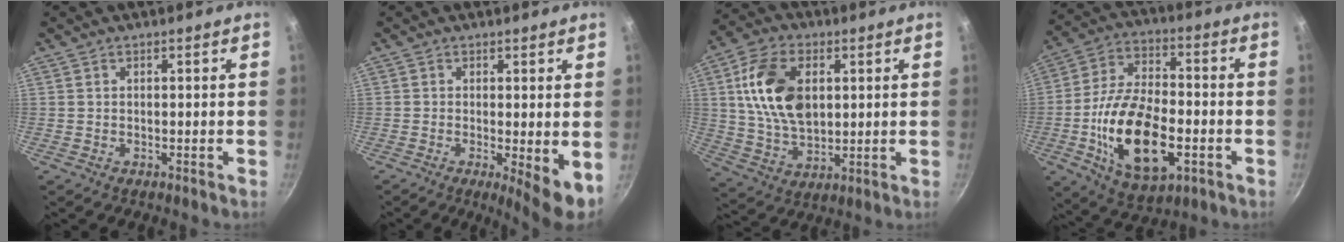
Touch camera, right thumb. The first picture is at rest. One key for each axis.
{"total": 6.2, "fx": -0.8, "fy": 1.5, "fz": 5.9, "tx": -0.079, "ty": -0.013, "tz": -0.008}
{"total": 15.5, "fx": 3.3, "fy": 9.8, "fz": 11.5, "tx": -0.194, "ty": -0.008, "tz": 0.063}
{"total": 20.1, "fx": -5.1, "fy": 10.4, "fz": 16.4, "tx": -0.289, "ty": 0.020, "tz": -0.088}